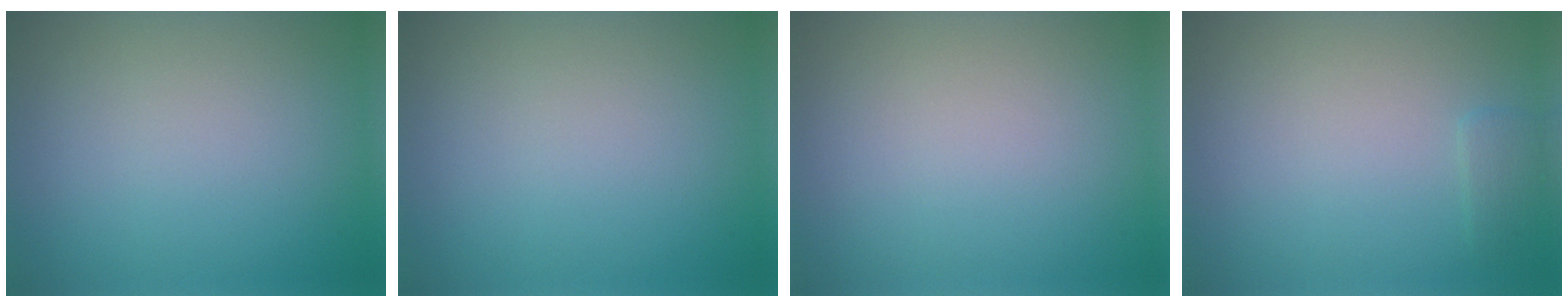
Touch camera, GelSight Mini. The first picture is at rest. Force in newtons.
{"total": 0.0}
{"total": 0.0}
{"total": 0.9, "press": 0.9, "slide": 0.1}